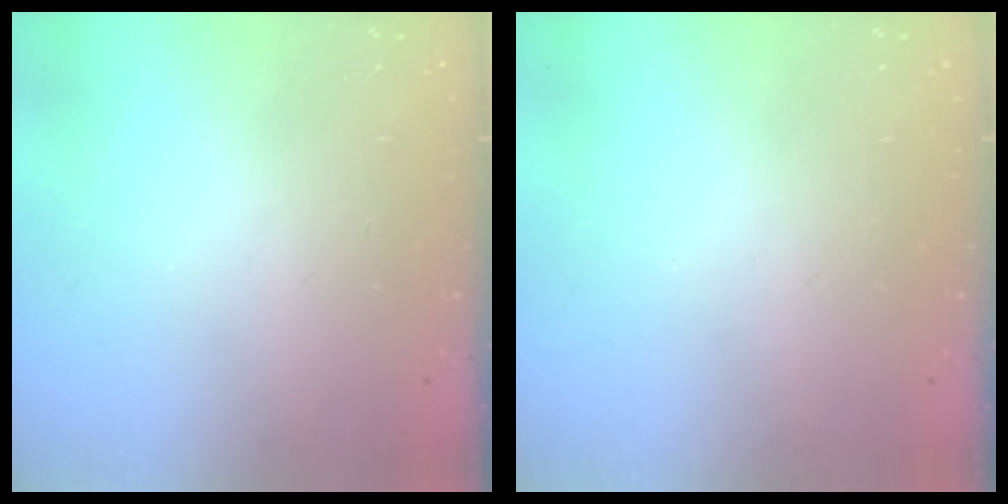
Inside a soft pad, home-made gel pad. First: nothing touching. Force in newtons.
{"total": 0.0}